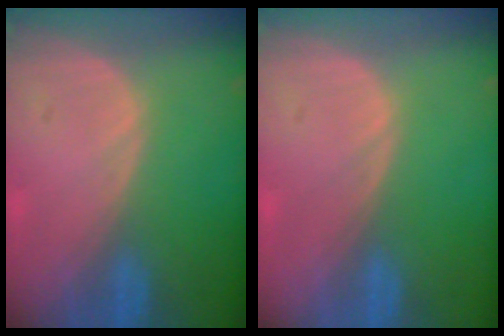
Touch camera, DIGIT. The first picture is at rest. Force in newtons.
{"total": 0.0}